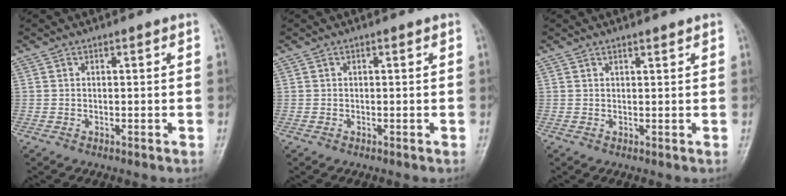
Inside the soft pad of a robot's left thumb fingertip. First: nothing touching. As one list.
[{"total": 0.0}, {"total": 1.0, "force": [0.9, 0.2, 0.4], "torque": [-0.006, -0.006, 0.015]}]